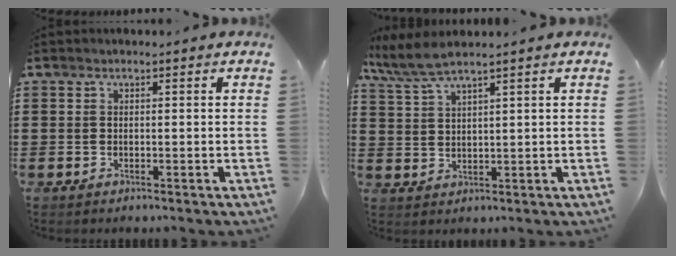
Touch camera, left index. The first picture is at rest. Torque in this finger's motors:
{"motor_torque": [0.14, -0.18, 0.10, 0.13]}